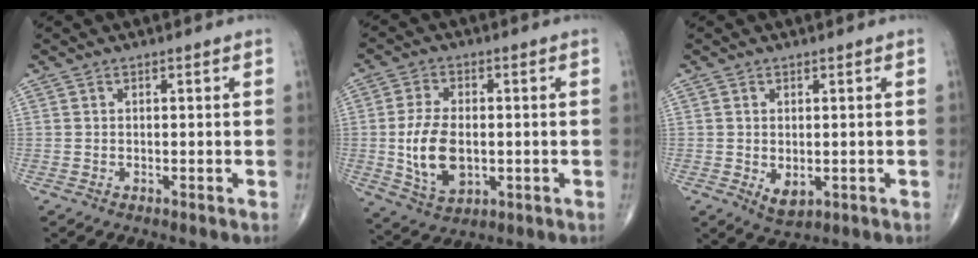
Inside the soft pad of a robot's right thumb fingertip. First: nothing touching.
{"total": 10.9, "force": [-0.9, 6.5, 8.7], "torque": [-0.158, -0.005, -0.009]}
{"total": 3.4, "force": [-0.5, 2.1, 2.7], "torque": [-0.034, -0.007, 0.003]}